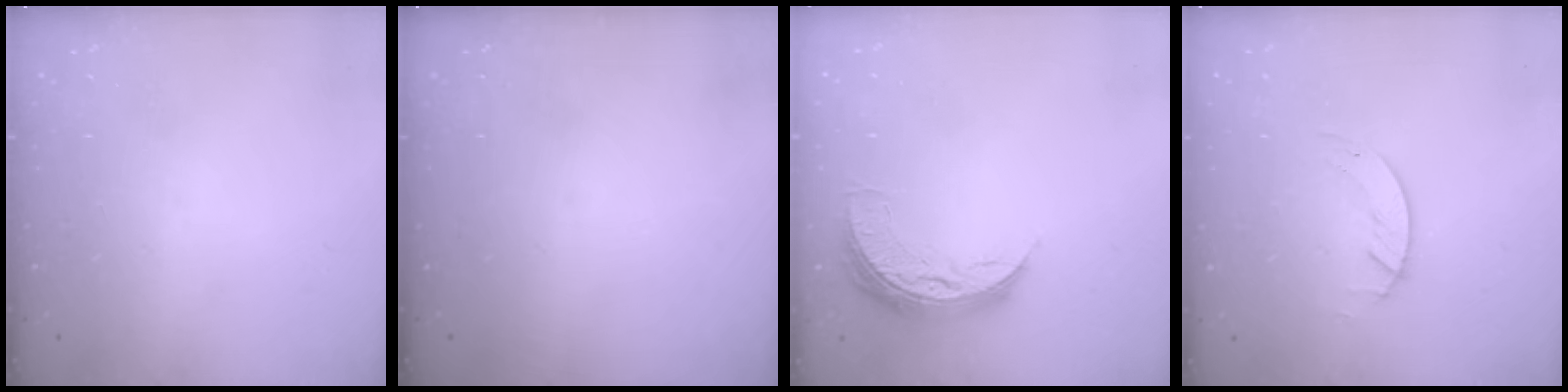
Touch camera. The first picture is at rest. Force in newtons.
{"total": 0.0}
{"total": 8.6, "press": 8.5, "slide": 0.5}
{"total": 1.2, "press": 1.1, "slide": 0.2}